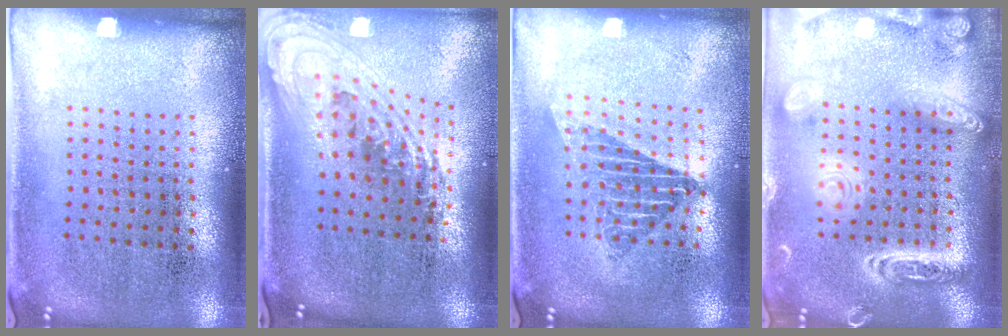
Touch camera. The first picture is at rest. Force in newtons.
{"total": 2.3, "press": 1.6, "slide": 1.7}
{"total": 1.5, "press": 1.3, "slide": 0.8}
{"total": 4.1, "press": 4.1, "slide": 0.4}